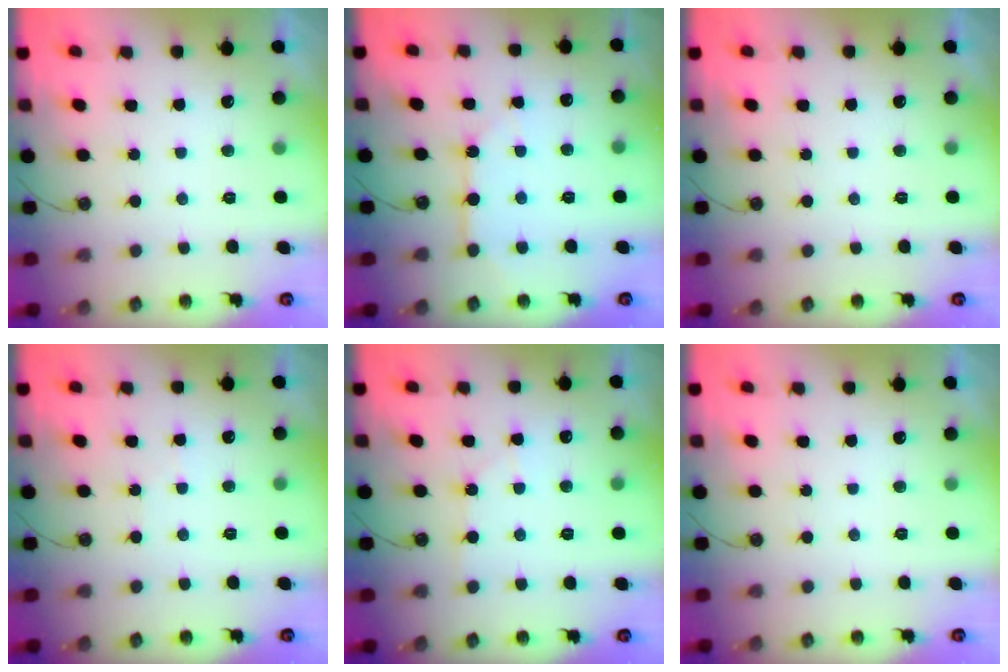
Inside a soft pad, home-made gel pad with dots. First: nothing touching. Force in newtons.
{"total": 5.3, "press": 5.2, "slide": 0.4}
{"total": 0.0}
{"total": 3.2, "press": 3.2, "slide": 0.5}
{"total": 3.9, "press": 3.8, "slide": 0.6}
{"total": 0.0}